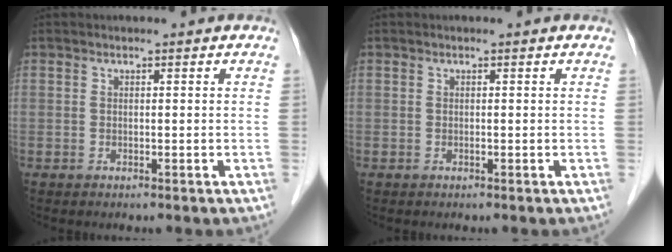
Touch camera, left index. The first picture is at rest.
{"total": 0.0}